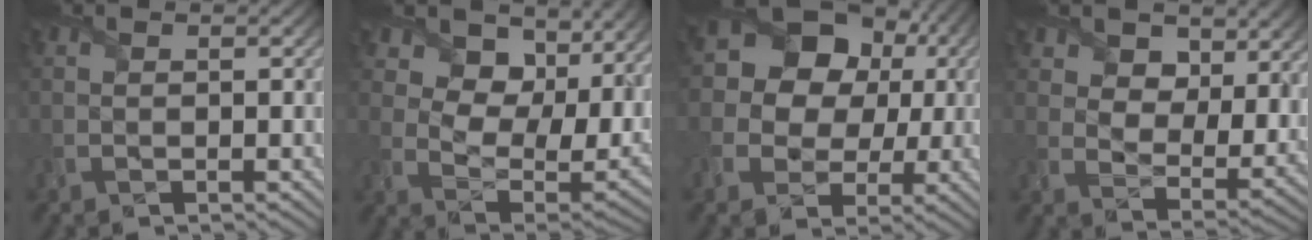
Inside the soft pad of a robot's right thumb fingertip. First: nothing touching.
{"total": 14.4, "force": [7.9, 8.9, 8.2], "torque": [-0.169, 0.003, 0.112]}
{"total": 13.6, "force": [3.2, 11.5, 6.4], "torque": [-0.161, 0.037, 0.051]}
{"total": 11.1, "force": [6.5, 6.9, 5.8], "torque": [-0.120, -0.018, 0.101]}